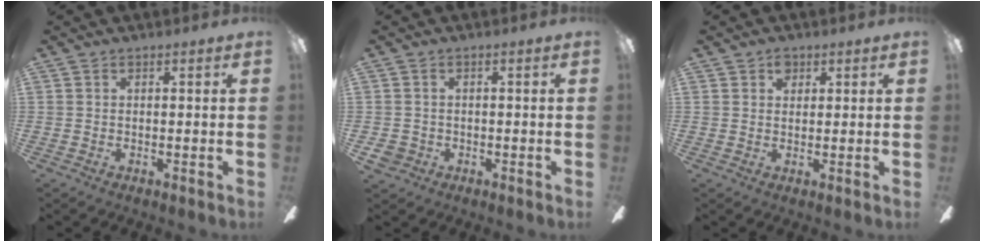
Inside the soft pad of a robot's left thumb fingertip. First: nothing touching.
{"total": 3.0, "force": [-1.3, 2.5, 1.0], "torque": [-0.030, 0.003, -0.027]}
{"total": 2.6, "force": [1.5, 1.8, 1.1], "torque": [-0.008, -0.001, 0.023]}